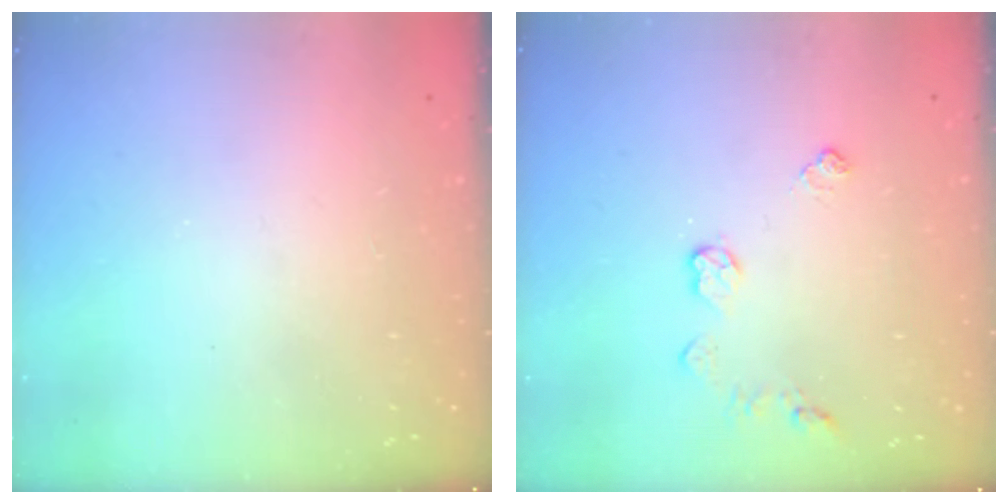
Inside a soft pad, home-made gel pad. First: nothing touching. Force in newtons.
{"total": 5.4, "press": 5.4, "slide": 0.7}